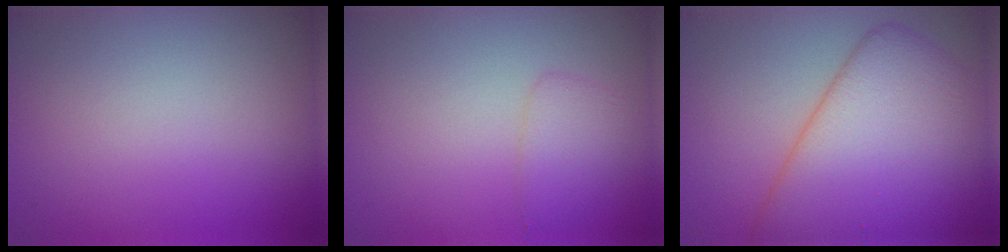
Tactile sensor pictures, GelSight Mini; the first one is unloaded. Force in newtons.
{"total": 1.7, "press": 1.7, "slide": 0.1}
{"total": 9.9, "press": 9.9, "slide": 0.3}